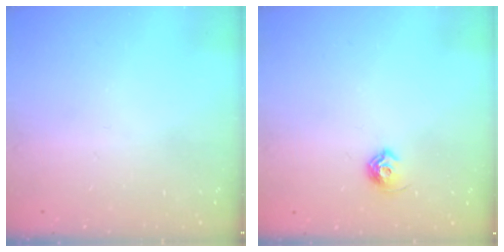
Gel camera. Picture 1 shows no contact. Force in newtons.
{"total": 6.1, "press": 6.0, "slide": 1.1}